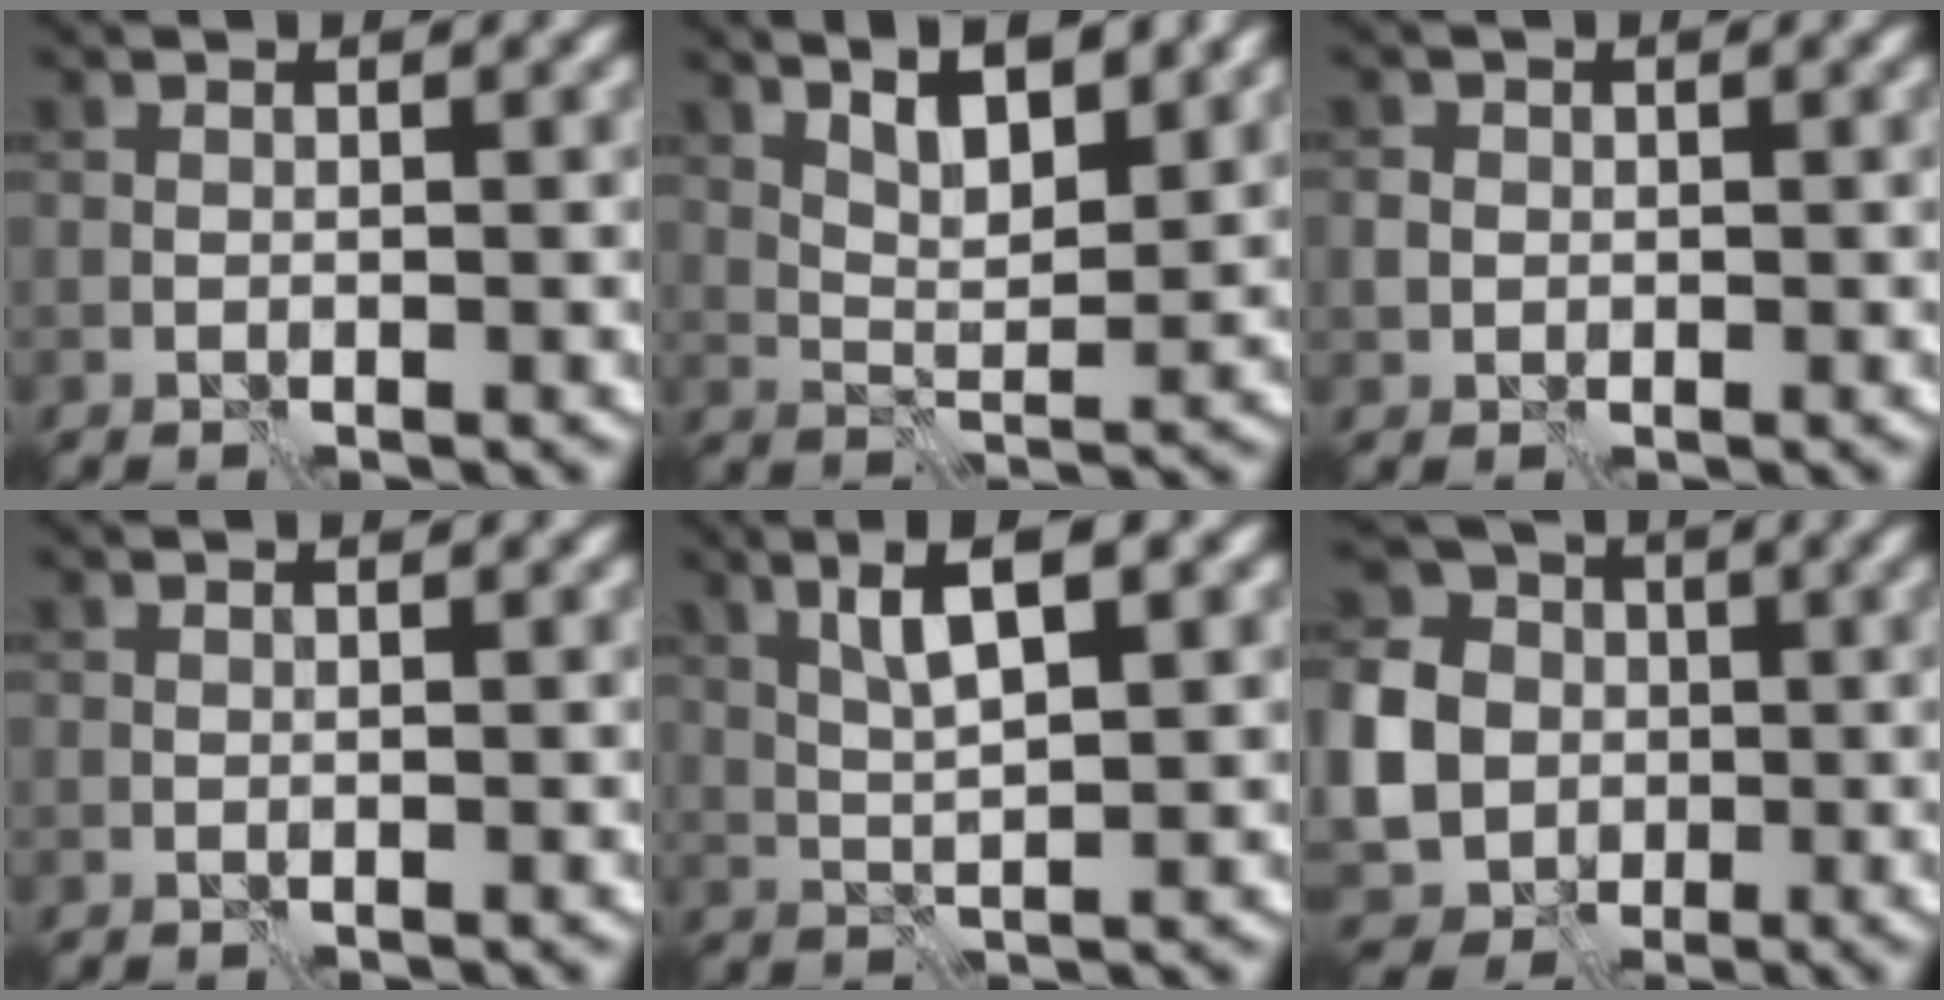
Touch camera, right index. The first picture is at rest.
{"total": 4.9, "force": [3.2, 1.5, 3.4], "torque": [-0.056, 0.002, 0.057]}
{"total": 1.3, "force": [-0.1, 1.3, 0.3], "torque": [-0.003, -0.002, -0.004]}
{"total": 0.0}
{"total": 4.7, "force": [2.0, 1.0, 4.1], "torque": [-0.084, 0.005, 0.040]}
{"total": 10.3, "force": [-1.0, 9.2, 4.5], "torque": [-0.112, -0.020, -0.032]}